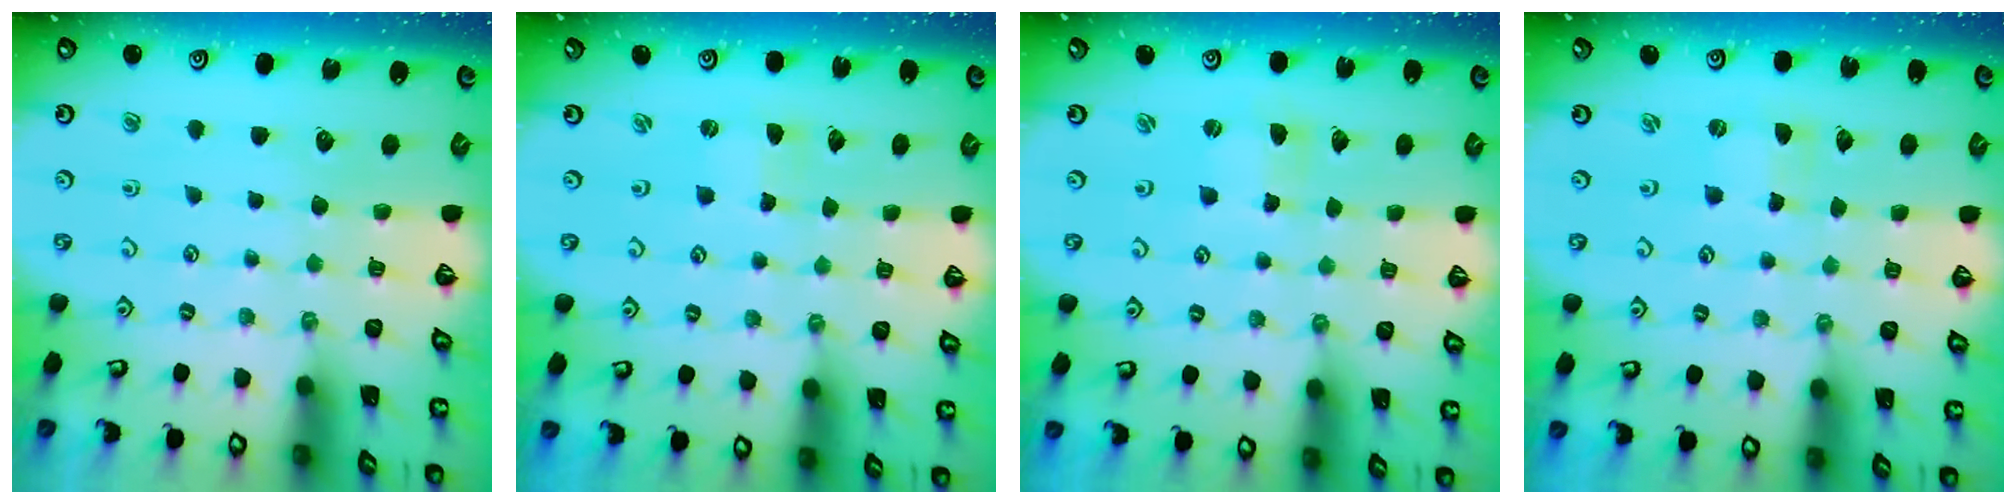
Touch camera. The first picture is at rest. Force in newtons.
{"total": 0.0}
{"total": 0.6, "press": 0.6, "slide": 0.2}
{"total": 0.0}